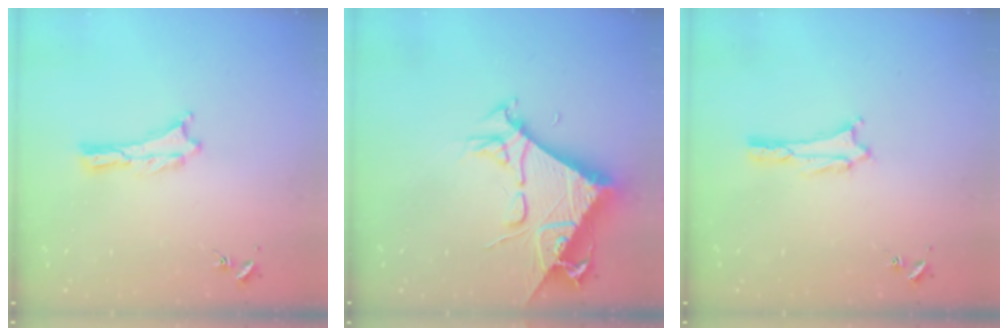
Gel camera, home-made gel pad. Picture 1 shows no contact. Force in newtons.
{"total": 9.6, "press": 9.6, "slide": 1.1}
{"total": 1.6, "press": 1.6, "slide": 0.2}